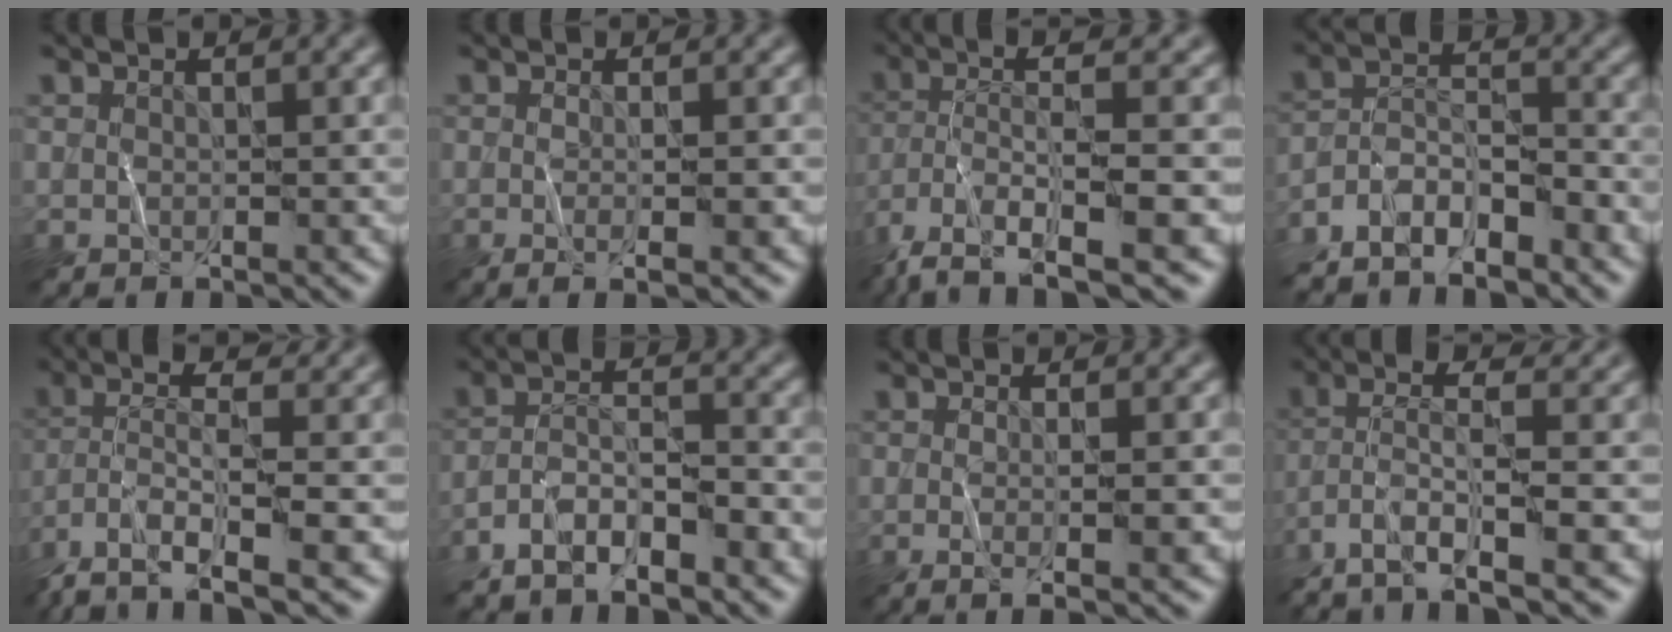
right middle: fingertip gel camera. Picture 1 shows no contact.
{"total": 2.3, "force": [-0.3, 0.3, 2.3], "torque": [-0.032, -0.005, -0.002]}
{"total": 8.3, "force": [-4.5, 1.7, 6.8], "torque": [-0.129, -0.004, -0.086]}
{"total": 5.1, "force": [-4.3, 1.5, 2.3], "torque": [-0.035, 0.003, -0.088]}
{"total": 7.8, "force": [-4.3, 2.0, 6.2], "torque": [-0.127, 0.003, -0.086]}
{"total": 4.9, "force": [-3.6, 1.1, 3.1], "torque": [-0.056, 0.010, -0.071]}
{"total": 2.7, "force": [-0.2, 0.5, 2.7], "torque": [-0.041, -0.003, -0.002]}
{"total": 7.4, "force": [-3.9, 1.7, 6.1], "torque": [-0.117, 0.009, -0.077]}